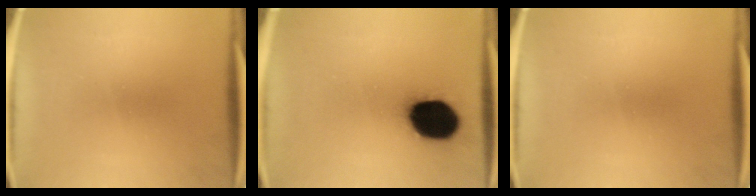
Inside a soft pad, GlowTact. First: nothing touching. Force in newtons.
{"total": 17.8}
{"total": 0.0}